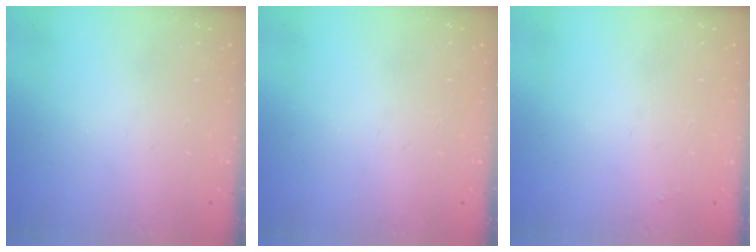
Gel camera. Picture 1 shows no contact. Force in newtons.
{"total": 0.0}
{"total": 1.9, "press": 1.9, "slide": 0.3}